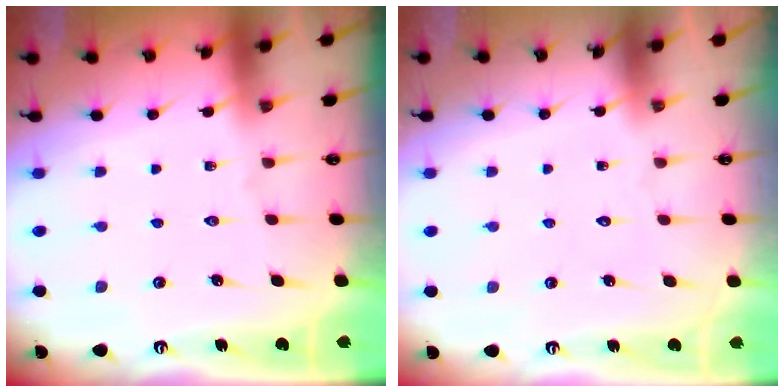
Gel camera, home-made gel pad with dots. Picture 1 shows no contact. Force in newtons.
{"total": 1.6, "press": 1.6, "slide": 0.1}